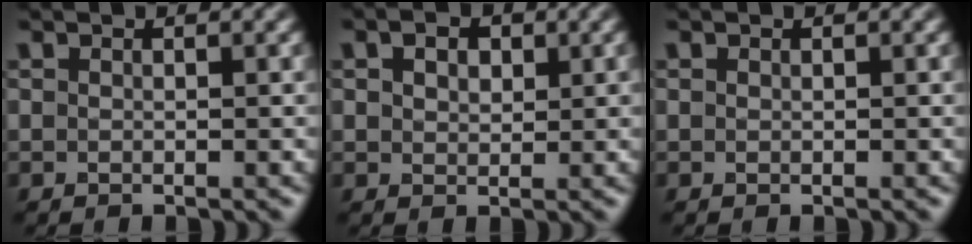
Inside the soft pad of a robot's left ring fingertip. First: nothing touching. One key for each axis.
{"total": 2.5, "fx": 1.2, "fy": 1.7, "fz": 1.5, "tx": -0.025, "ty": 0.004, "tz": 0.014}
{"total": 0.0}